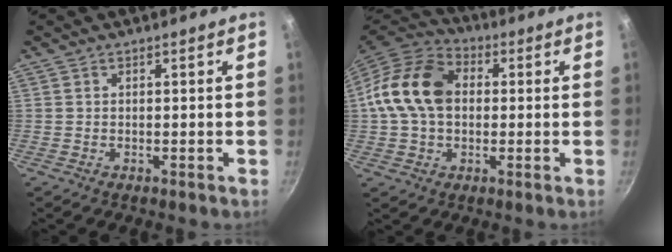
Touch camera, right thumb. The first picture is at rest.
{"total": 15.2, "force": [1.3, 11.0, 10.3], "torque": [-0.167, 0.026, 0.005]}